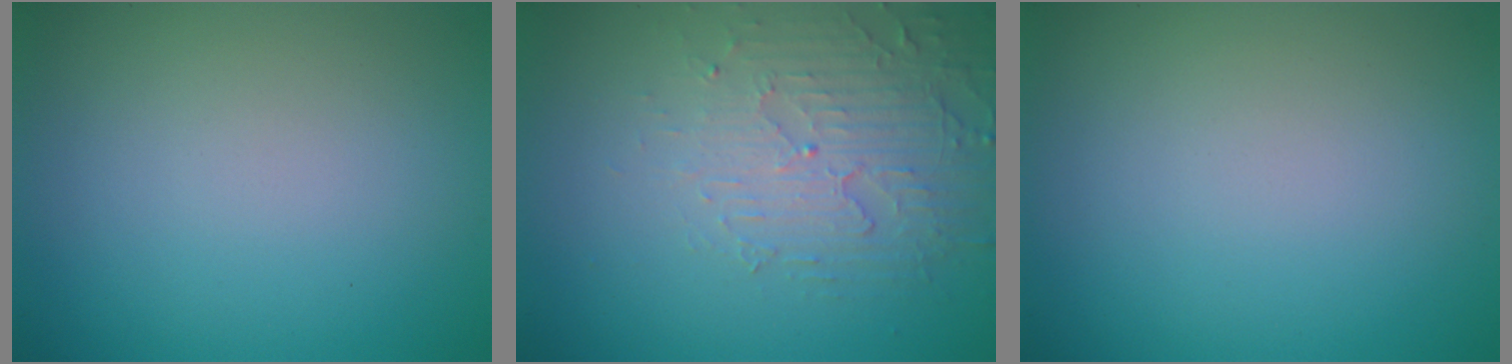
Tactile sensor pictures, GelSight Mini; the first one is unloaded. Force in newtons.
{"total": 4.4, "press": 3.1, "slide": 3.1}
{"total": 0.0}